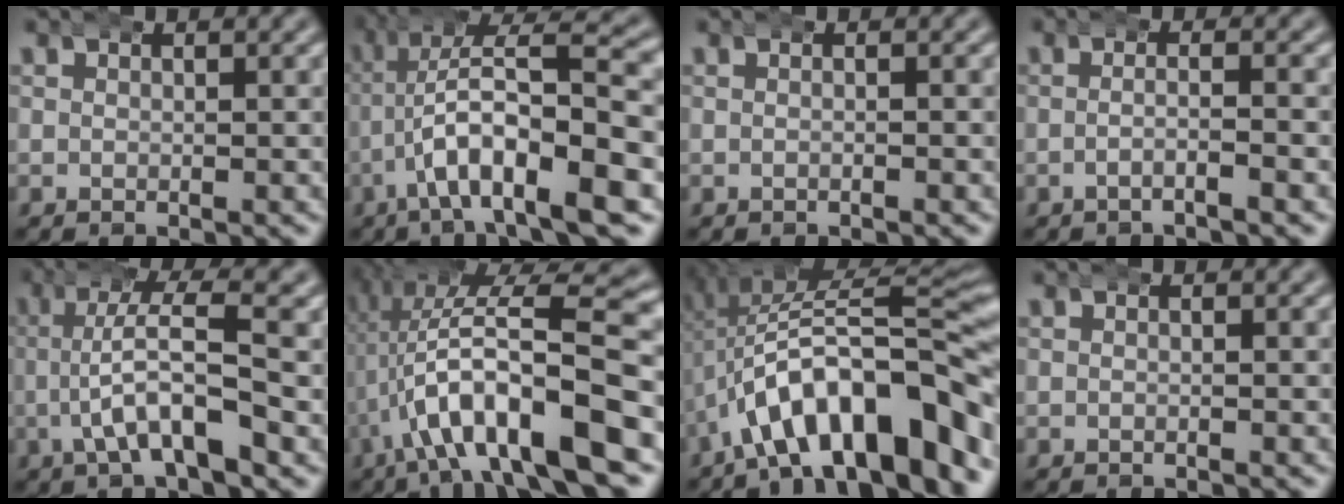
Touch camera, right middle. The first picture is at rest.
{"total": 11.1, "force": [-1.5, 4.3, 10.1], "torque": [-0.157, 0.003, -0.025]}
{"total": 0.6, "force": [-0.2, 0.1, 0.6], "torque": [-0.004, 0.004, -0.007]}
{"total": 2.0, "force": [-1.2, -0.4, 1.5], "torque": [-0.029, 0.000, -0.023]}
{"total": 5.3, "force": [0.1, 1.3, 5.1], "torque": [-0.089, 0.008, -0.005]}
{"total": 13.6, "force": [-0.2, 5.5, 12.4], "torque": [-0.187, 0.013, -0.007]}
{"total": 12.5, "force": [-3.1, 6.1, 10.5], "torque": [-0.169, -0.005, -0.043]}
{"total": 0.0}